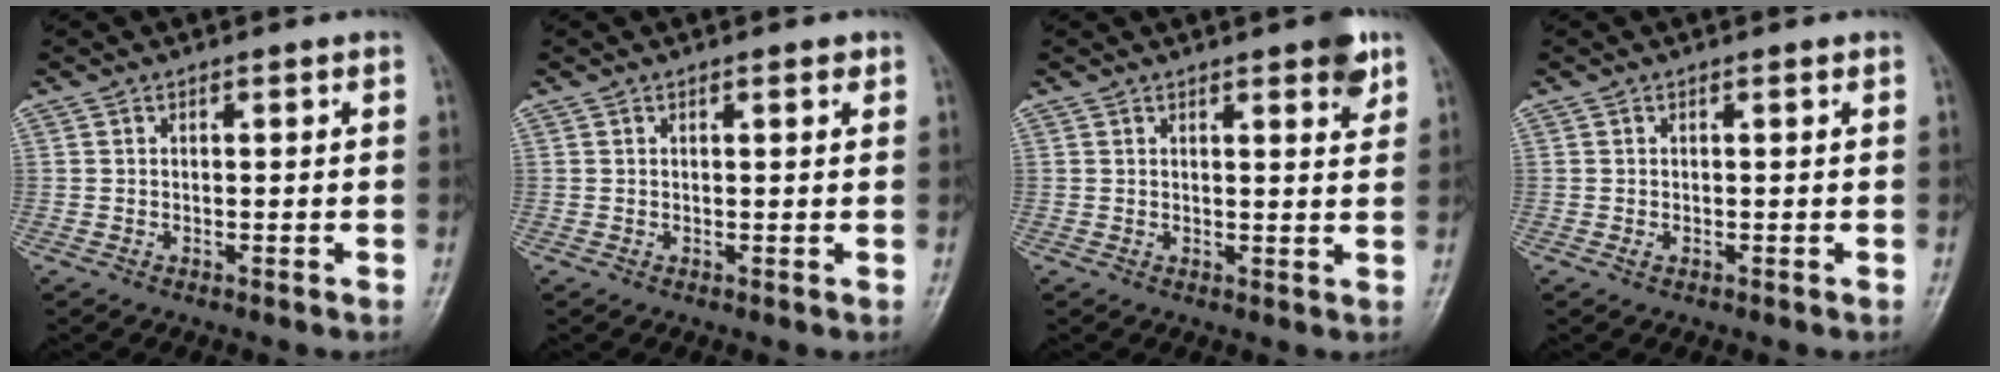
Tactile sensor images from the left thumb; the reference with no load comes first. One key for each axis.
{"total": 1.2, "fx": 0.7, "fy": 0.4, "fz": 0.9, "tx": -0.011, "ty": -0.001, "tz": 0.008}
{"total": 4.6, "fx": 2.8, "fy": 1.2, "fz": 3.5, "tx": -0.036, "ty": -0.013, "tz": 0.031}
{"total": 0.9, "fx": 0.1, "fy": 0.4, "fz": 0.8, "tx": -0.014, "ty": 0.001, "tz": 0.004}